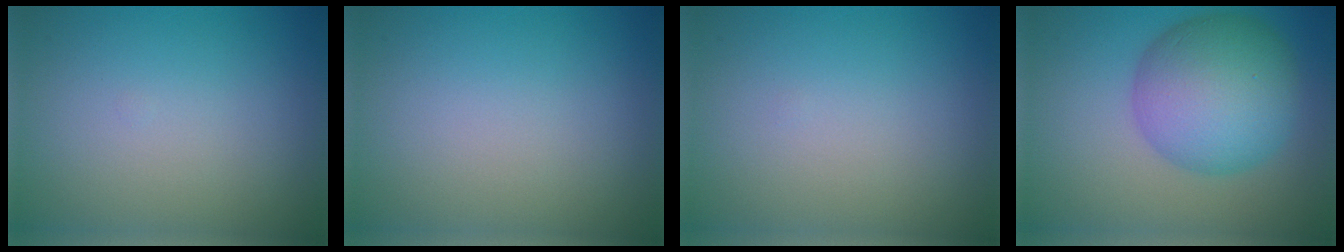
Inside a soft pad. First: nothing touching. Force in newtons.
{"total": 0.0}
{"total": 0.0}
{"total": 9.2, "press": 9.2, "slide": 0.2}